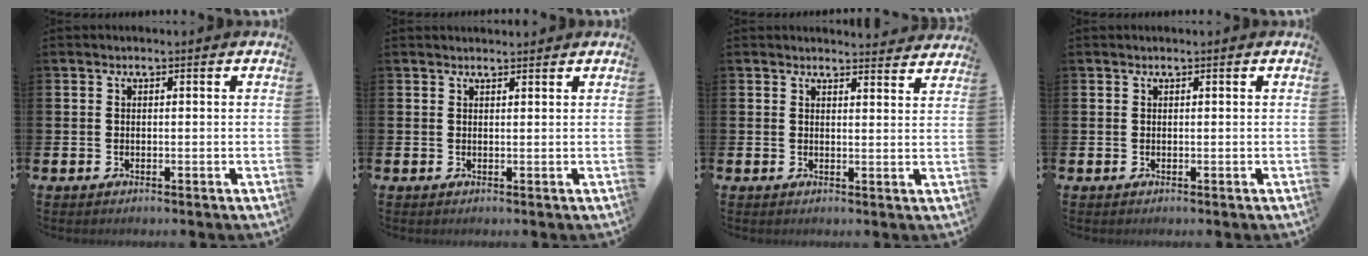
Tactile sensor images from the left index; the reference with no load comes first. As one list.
[{"total": 1.1, "force": [1.1, 0.1, 0.0], "torque": [0.007, -0.005, 0.019]}, {"total": 2.8, "force": [2.8, 0.0, -0.2], "torque": [0.007, -0.023, 0.050]}, {"total": 0.0}]